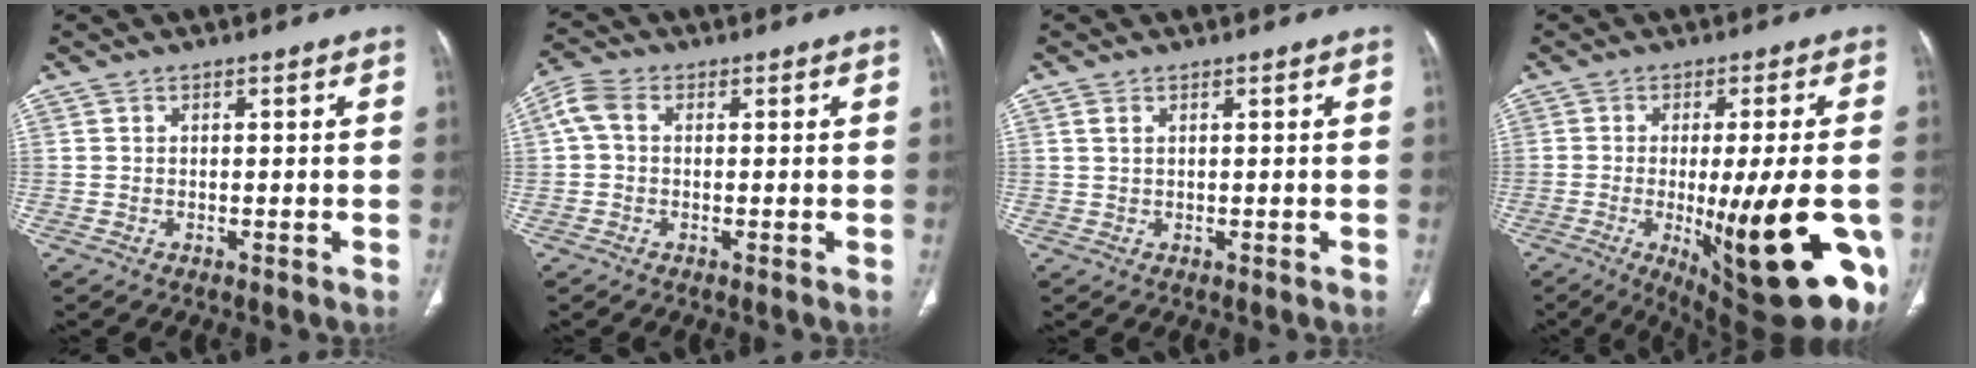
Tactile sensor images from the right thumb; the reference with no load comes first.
{"total": 3.7, "force": [1.0, 3.0, 2.0], "torque": [-0.054, 0.014, 0.008]}
{"total": 1.2, "force": [0.5, 0.7, 0.8], "torque": [-0.021, 0.005, 0.014]}
{"total": 22.8, "force": [-5.5, 6.5, 21.1], "torque": [-0.233, -0.018, -0.053]}